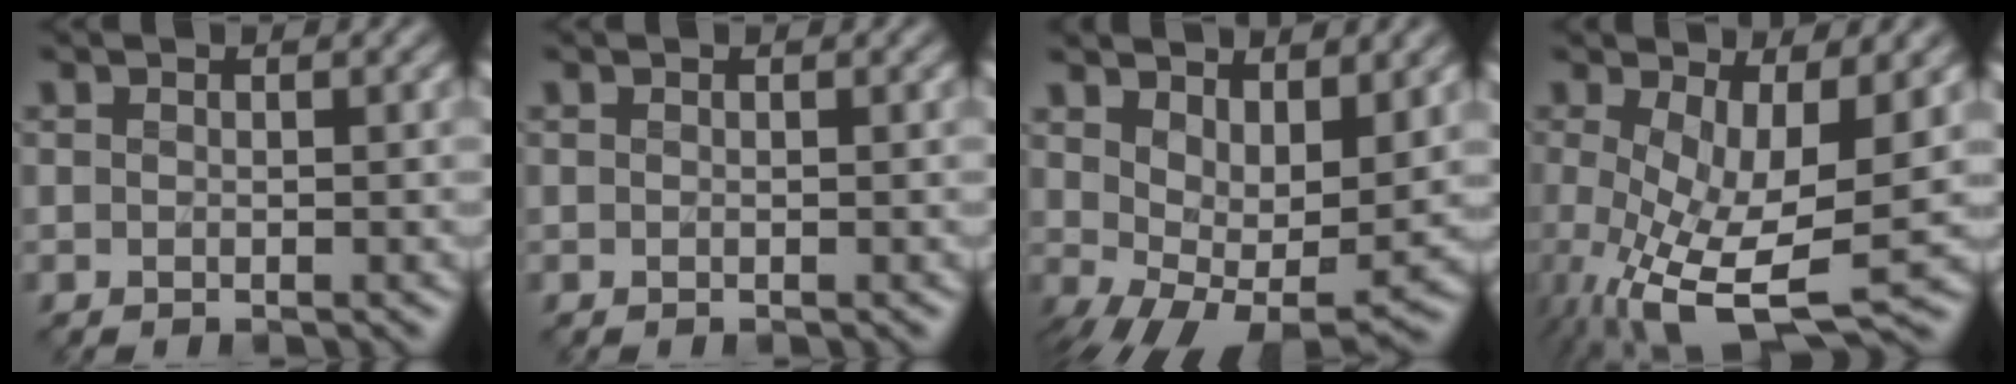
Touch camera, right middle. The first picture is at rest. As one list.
[{"total": 0.0}, {"total": 7.9, "force": [1.3, 3.7, 6.8], "torque": [-0.109, -0.012, 0.033]}, {"total": 8.9, "force": [-1.6, 3.3, 8.1], "torque": [-0.163, -0.022, -0.018]}]